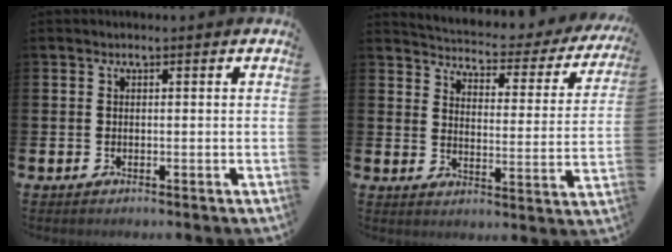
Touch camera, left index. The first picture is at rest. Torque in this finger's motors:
{"motor_torque": [0.96, -1.18, 0.10, 0.00]}